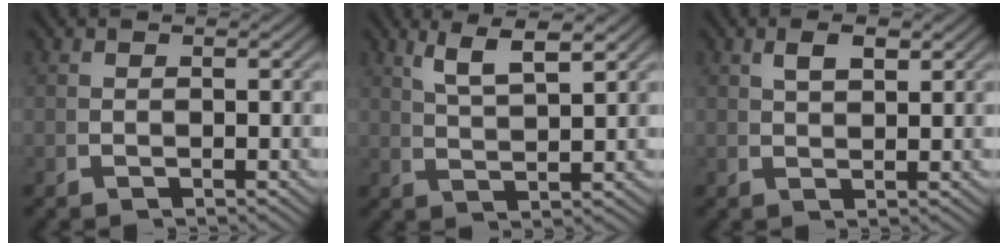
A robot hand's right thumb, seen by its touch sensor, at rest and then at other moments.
{"total": 4.7, "force": [3.5, 0.6, 3.1], "torque": [-0.047, 0.013, 0.068]}
{"total": 2.0, "force": [1.4, 0.3, 1.3], "torque": [-0.014, 0.007, 0.031]}